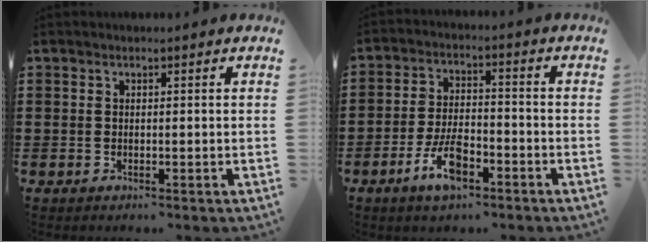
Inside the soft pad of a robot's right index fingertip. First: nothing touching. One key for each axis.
{"total": 7.2, "fx": -3.9, "fy": 2.8, "fz": 5.3, "tx": -0.116, "ty": 0.002, "tz": -0.075}